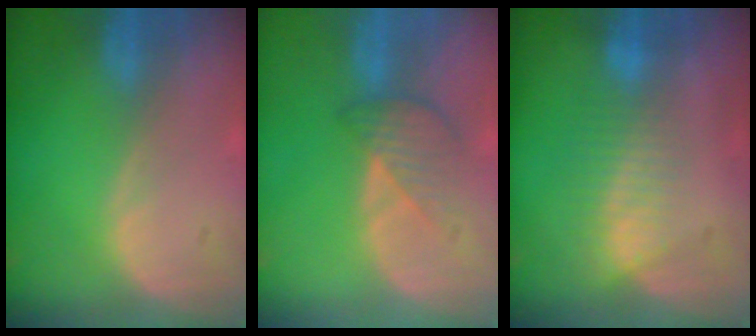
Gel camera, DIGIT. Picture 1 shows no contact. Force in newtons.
{"total": 4.2, "press": 3.8, "slide": 1.8}
{"total": 7.2, "press": 6.1, "slide": 3.8}